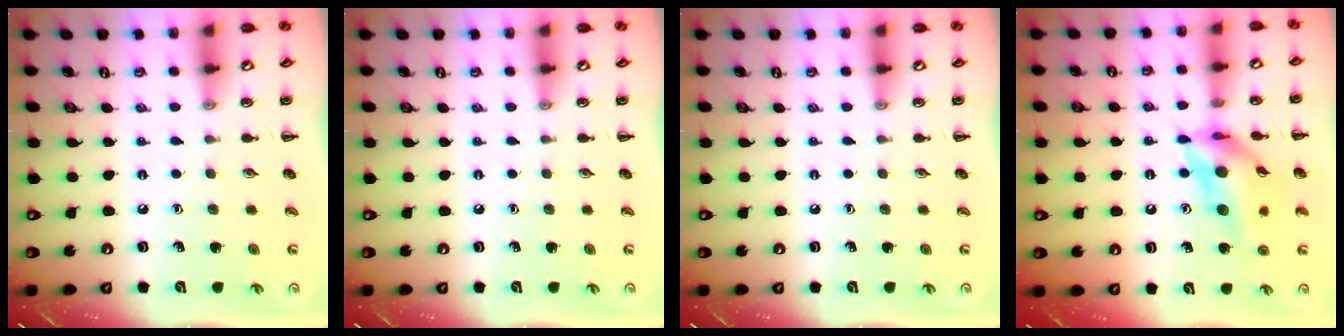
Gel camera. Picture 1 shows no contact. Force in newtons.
{"total": 0.0}
{"total": 0.0}
{"total": 13.8, "press": 13.0, "slide": 4.6}